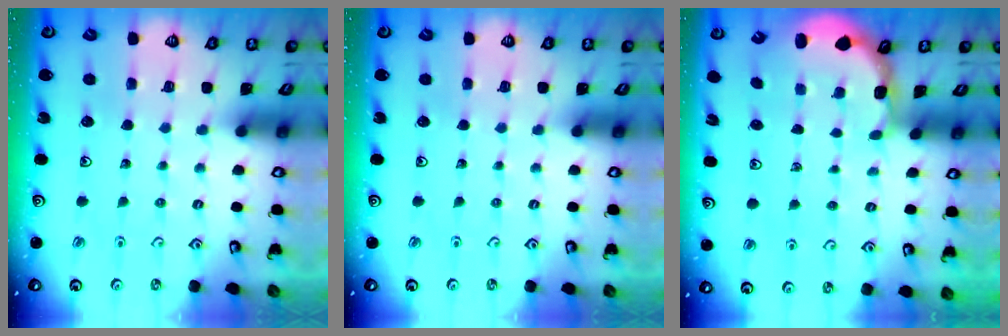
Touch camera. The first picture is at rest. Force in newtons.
{"total": 0.0}
{"total": 2.4, "press": 1.7, "slide": 1.6}